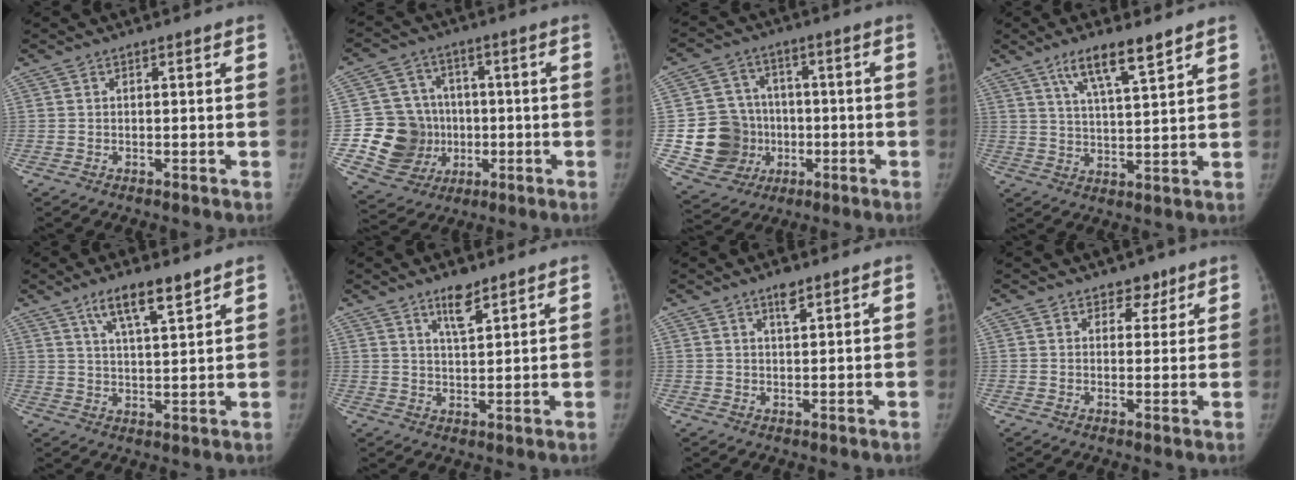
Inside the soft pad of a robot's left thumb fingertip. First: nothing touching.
{"total": 13.7, "force": [-1.7, 12.7, 4.9], "torque": [-0.050, 0.014, -0.015]}
{"total": 13.4, "force": [-2.0, 12.4, 4.6], "torque": [-0.052, 0.017, -0.021]}
{"total": 8.9, "force": [5.8, 1.5, 6.5], "torque": [-0.112, -0.028, 0.109]}
{"total": 8.3, "force": [5.5, 1.8, 5.8], "torque": [-0.096, -0.028, 0.102]}
{"total": 5.4, "force": [3.8, 1.7, 3.4], "torque": [-0.047, -0.028, 0.066]}
{"total": 3.0, "force": [2.1, 1.0, 1.9], "torque": [-0.026, -0.010, 0.035]}
{"total": 3.4, "force": [2.3, 2.3, 0.8], "torque": [0.016, -0.012, 0.030]}